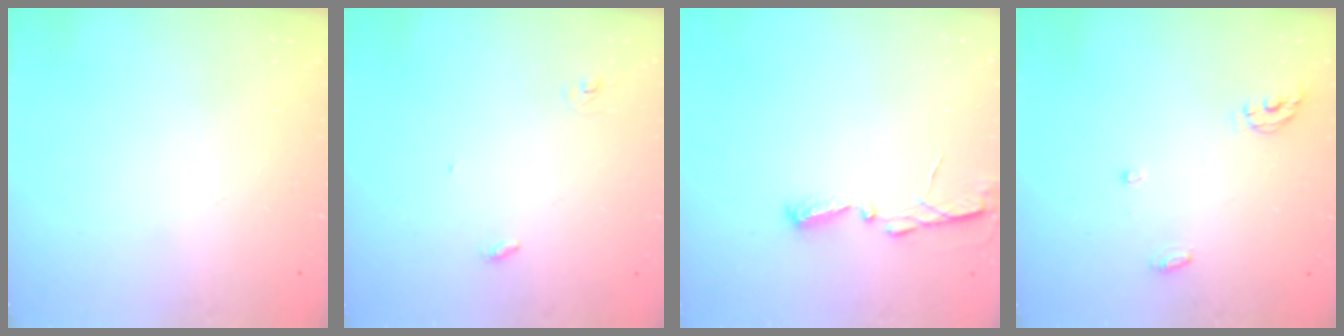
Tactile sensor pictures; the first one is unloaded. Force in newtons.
{"total": 2.8, "press": 2.8, "slide": 0.2}
{"total": 4.9, "press": 4.9, "slide": 0.3}
{"total": 4.9, "press": 4.8, "slide": 0.4}